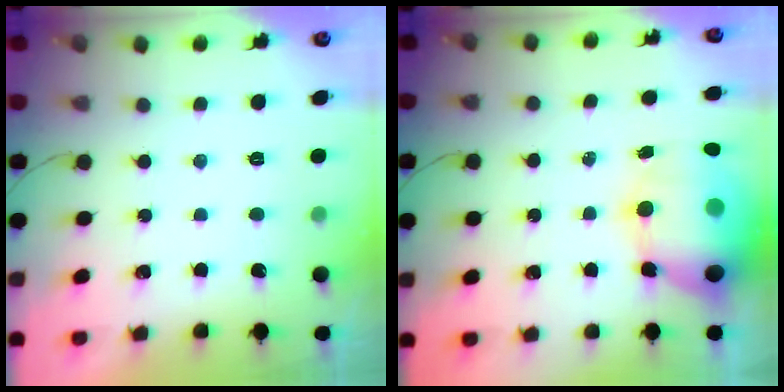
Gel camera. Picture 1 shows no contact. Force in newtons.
{"total": 18.5, "press": 17.9, "slide": 4.9}